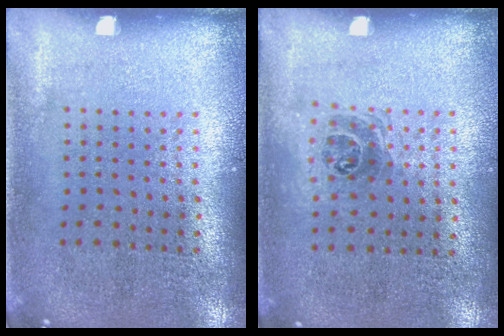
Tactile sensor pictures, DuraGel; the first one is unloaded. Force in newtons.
{"total": 1.0, "press": 0.8, "slide": 0.5}